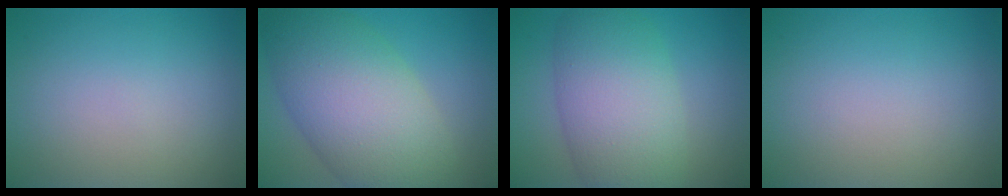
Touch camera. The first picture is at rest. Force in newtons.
{"total": 11.2, "press": 11.2, "slide": 0.5}
{"total": 8.9, "press": 8.9, "slide": 0.4}
{"total": 0.0}